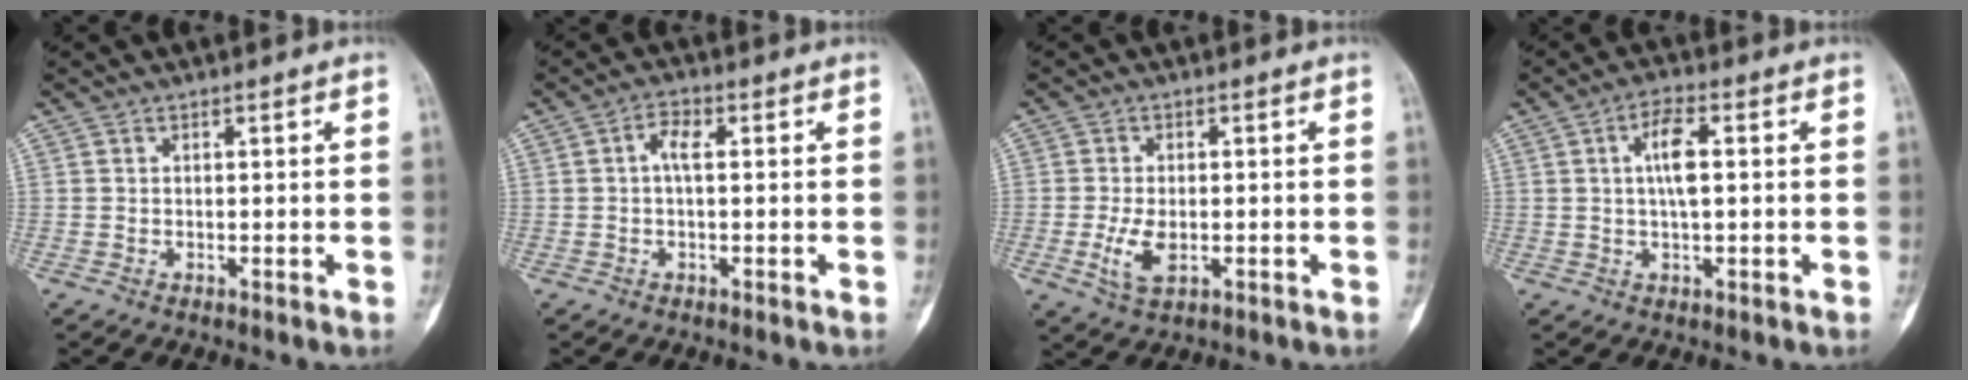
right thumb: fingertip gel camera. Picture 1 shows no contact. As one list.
[{"total": 3.2, "force": [0.2, 1.3, 2.9], "torque": [-0.056, 0.009, -0.002]}, {"total": 5.4, "force": [-1.3, 2.8, 4.5], "torque": [-0.096, -0.004, -0.020]}, {"total": 5.9, "force": [0.8, 2.0, 5.5], "torque": [-0.107, 0.006, 0.010]}]